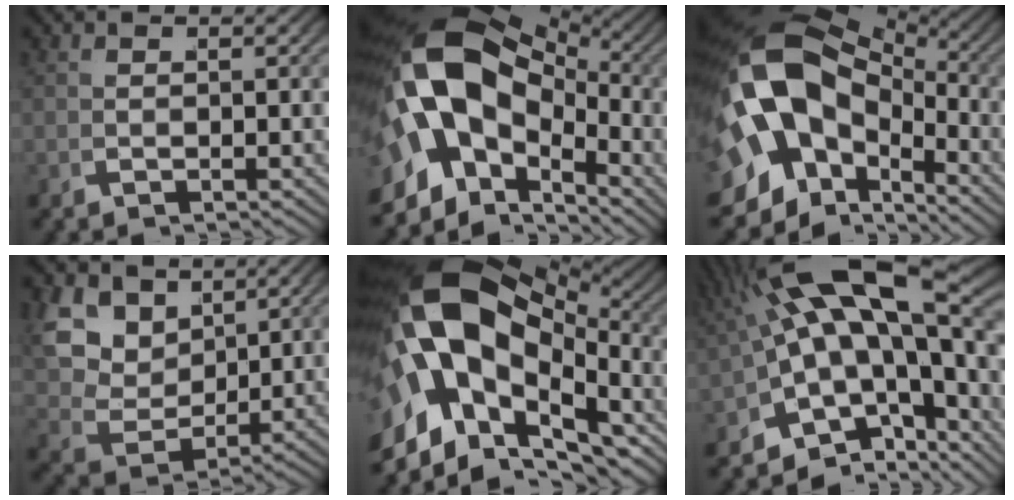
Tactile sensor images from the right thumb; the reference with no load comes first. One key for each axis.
{"total": 18.2, "fx": -0.2, "fy": 12.3, "fz": 13.5, "tx": -0.282, "ty": -0.052, "tz": 0.020}
{"total": 17.8, "fx": -1.0, "fy": 12.1, "fz": 13.1, "tx": -0.292, "ty": -0.057, "tz": 0.017}
{"total": 9.8, "fx": 2.1, "fy": 7.4, "fz": 6.1, "tx": -0.142, "ty": -0.027, "tz": 0.048}
{"total": 22.9, "fx": -1.0, "fy": 15.2, "fz": 17.0, "tx": -0.342, "ty": -0.059, "tz": 0.010}
{"total": 14.5, "fx": -0.6, "fy": 9.1, "fz": 11.3, "tx": -0.204, "ty": -0.029, "tz": 0.002}